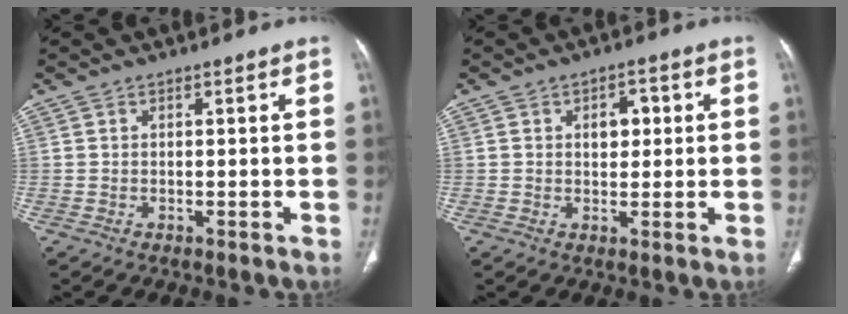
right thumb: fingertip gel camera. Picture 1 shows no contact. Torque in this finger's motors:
{"motor_torque": [-0.75, 0.62, 0.48, 0.30, 0.00]}